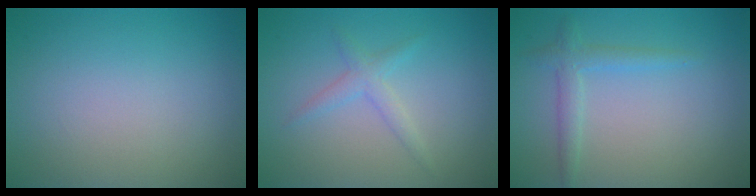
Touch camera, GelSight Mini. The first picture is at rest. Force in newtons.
{"total": 1.7, "press": 1.7, "slide": 0.1}
{"total": 1.9, "press": 1.9, "slide": 0.1}